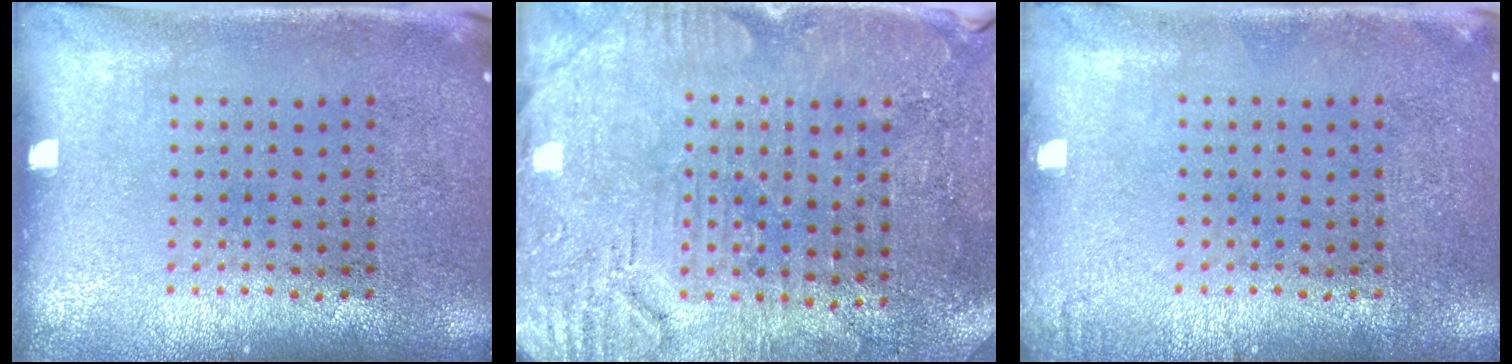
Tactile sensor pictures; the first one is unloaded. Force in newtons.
{"total": 3.1, "press": 3.0, "slide": 0.6}
{"total": 0.7, "press": 0.7, "slide": 0.1}